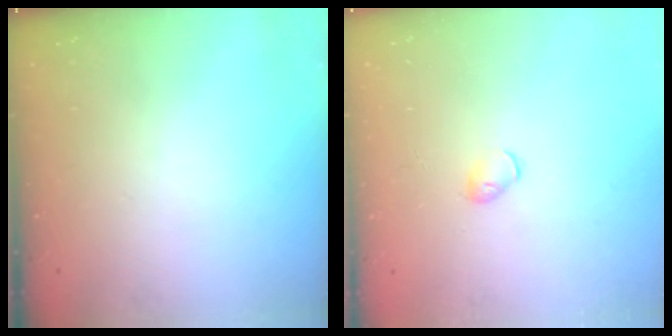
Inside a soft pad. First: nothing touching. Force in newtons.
{"total": 2.9, "press": 2.9, "slide": 0.7}